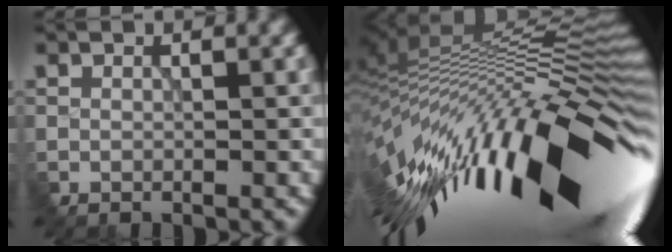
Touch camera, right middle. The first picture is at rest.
{"total": 17.8, "force": [-2.9, 5.9, 16.5], "torque": [-0.279, -0.005, -0.054]}